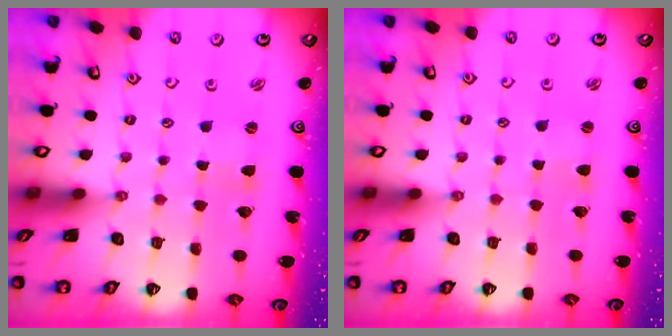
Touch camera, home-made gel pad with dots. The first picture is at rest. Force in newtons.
{"total": 2.0, "press": 2.0, "slide": 0.3}